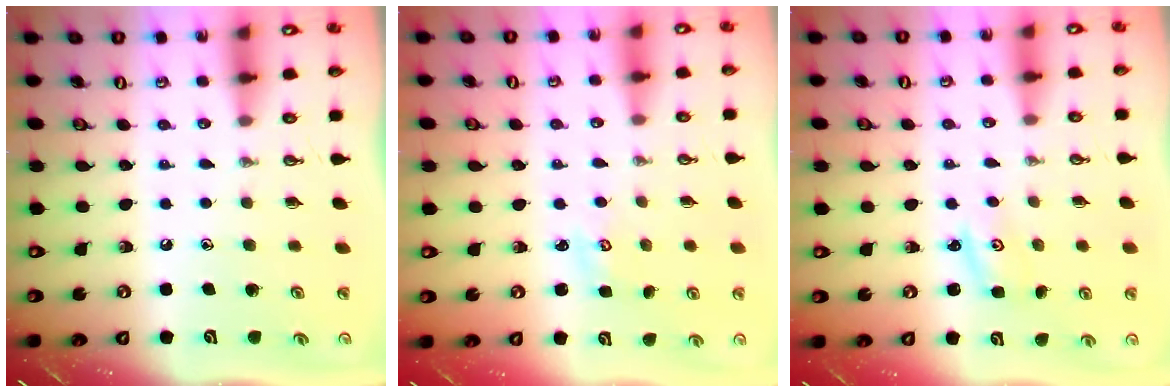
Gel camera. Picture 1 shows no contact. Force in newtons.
{"total": 2.0, "press": 1.9, "slide": 0.2}
{"total": 2.0, "press": 2.0, "slide": 0.2}